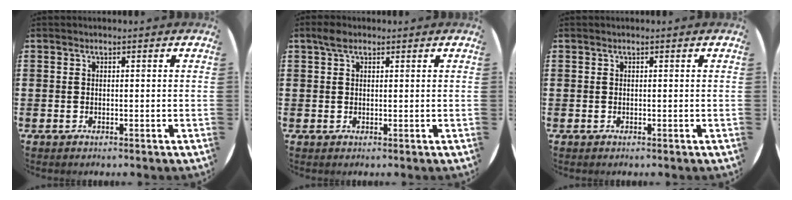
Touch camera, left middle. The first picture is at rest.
{"total": 1.8, "force": [1.3, 0.9, 0.9], "torque": [-0.012, 0.002, 0.022]}
{"total": 0.0}